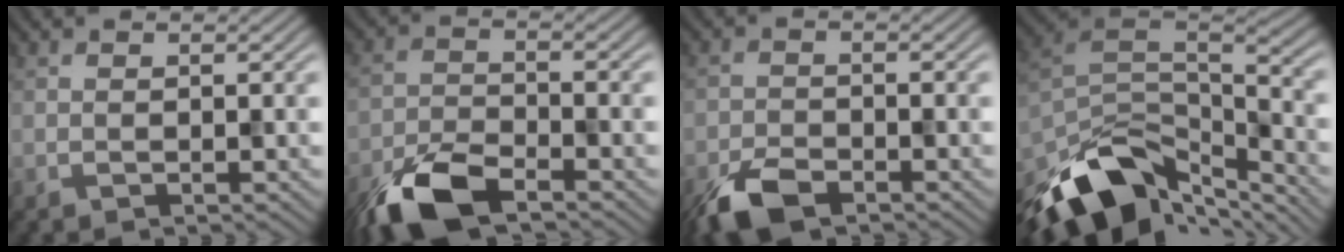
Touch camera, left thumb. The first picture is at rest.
{"total": 8.0, "force": [-5.6, 2.9, 4.9], "torque": [-0.099, -0.007, -0.121]}
{"total": 5.5, "force": [-3.9, 2.3, 3.2], "torque": [-0.062, -0.007, -0.082]}
{"total": 13.7, "force": [-9.0, 6.5, 7.9], "torque": [-0.184, -0.017, -0.161]}